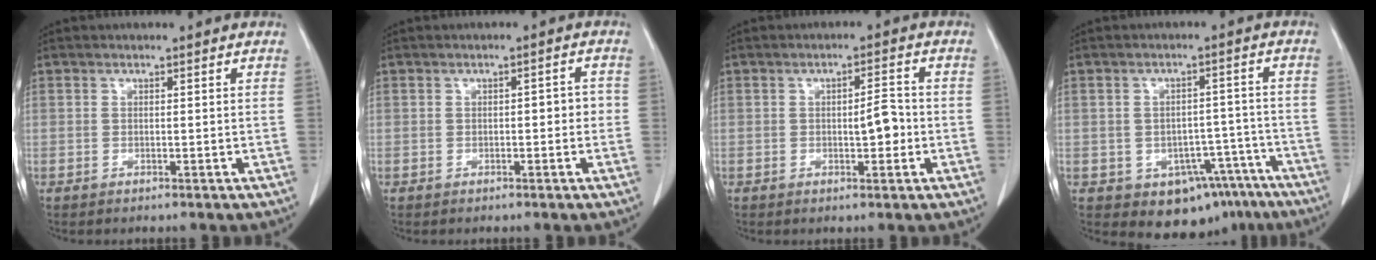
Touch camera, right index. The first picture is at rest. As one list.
[{"total": 2.2, "force": [-0.3, 1.0, 2.0], "torque": [-0.025, 0.012, -0.002]}, {"total": 3.7, "force": [-0.6, 1.0, 3.5], "torque": [-0.053, 0.003, -0.006]}, {"total": 10.4, "force": [-6.6, 6.9, 4.1], "torque": [-0.025, 0.030, -0.081]}]